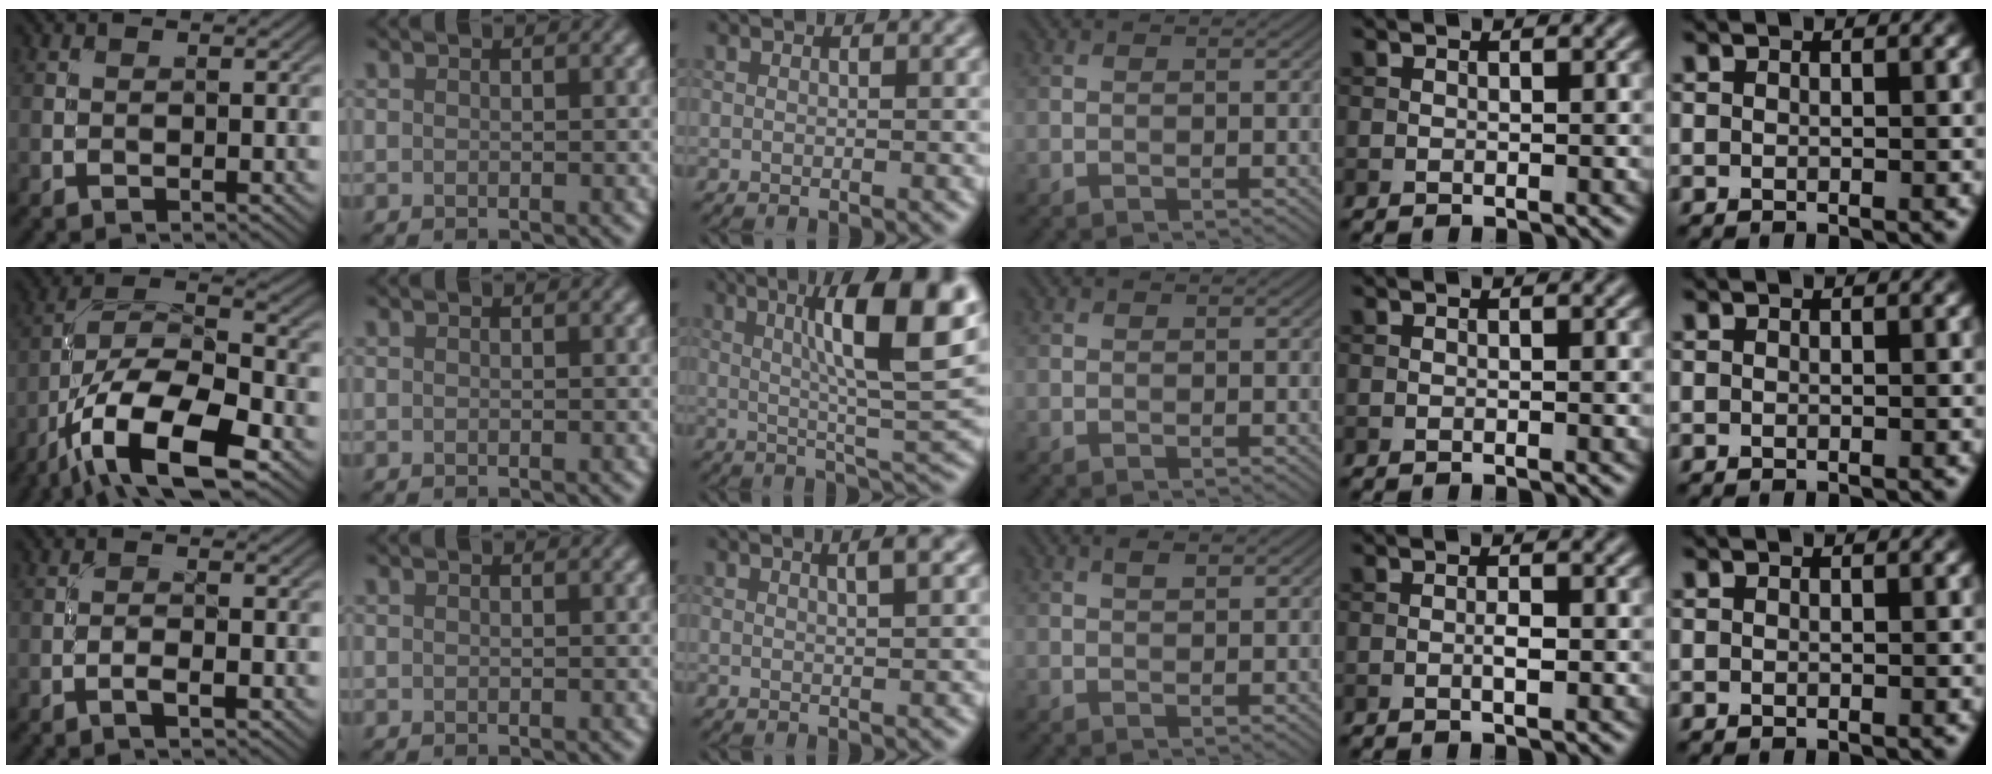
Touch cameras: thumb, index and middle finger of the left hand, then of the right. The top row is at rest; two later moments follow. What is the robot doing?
{"motion": "unscrew", "object": "medicine bottle"}